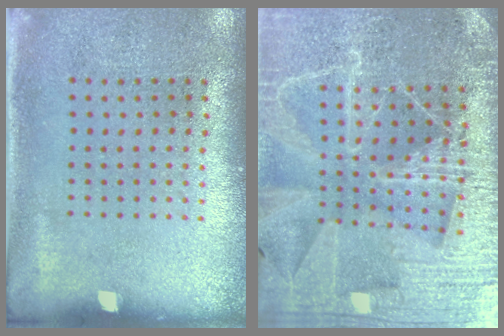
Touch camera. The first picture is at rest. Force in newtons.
{"total": 4.7, "press": 4.3, "slide": 1.9}